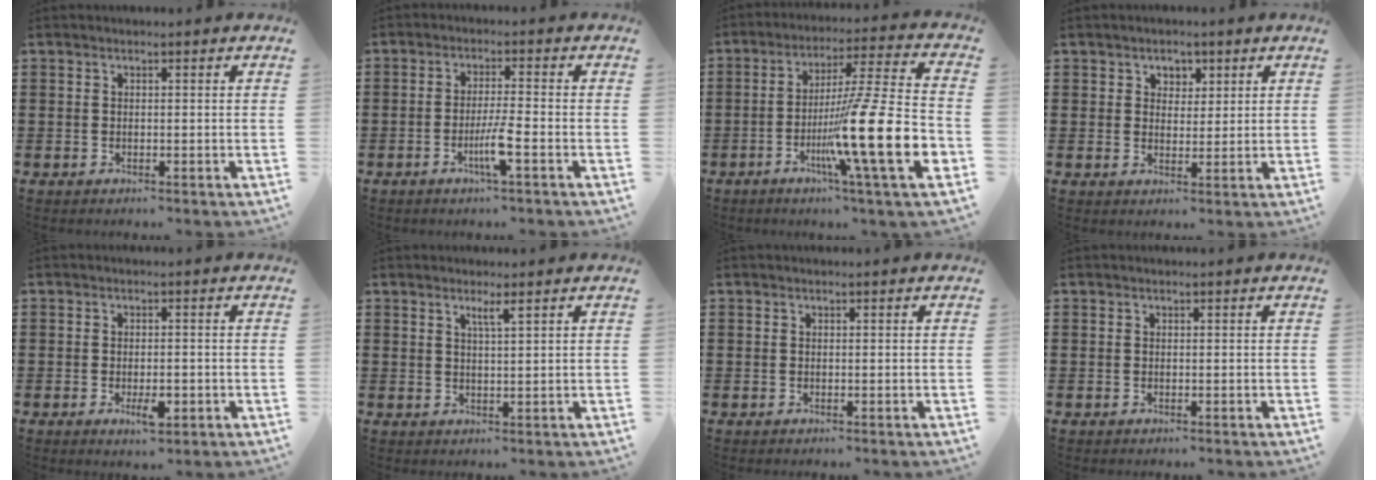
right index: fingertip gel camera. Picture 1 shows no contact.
{"total": 4.7, "force": [-2.1, 0.0, 4.1], "torque": [-0.076, -0.012, -0.038]}
{"total": 20.7, "force": [-6.3, 2.3, 19.5], "torque": [-0.329, -0.011, -0.107]}
{"total": 2.5, "force": [1.3, 1.9, 0.8], "torque": [-0.025, 0.010, 0.023]}
{"total": 3.3, "force": [-1.2, 1.2, 2.8], "torque": [-0.047, 0.002, -0.020]}
{"total": 2.0, "force": [1.2, 0.0, 1.6], "torque": [-0.032, -0.001, 0.020]}
{"total": 0.0}
{"total": 0.0}